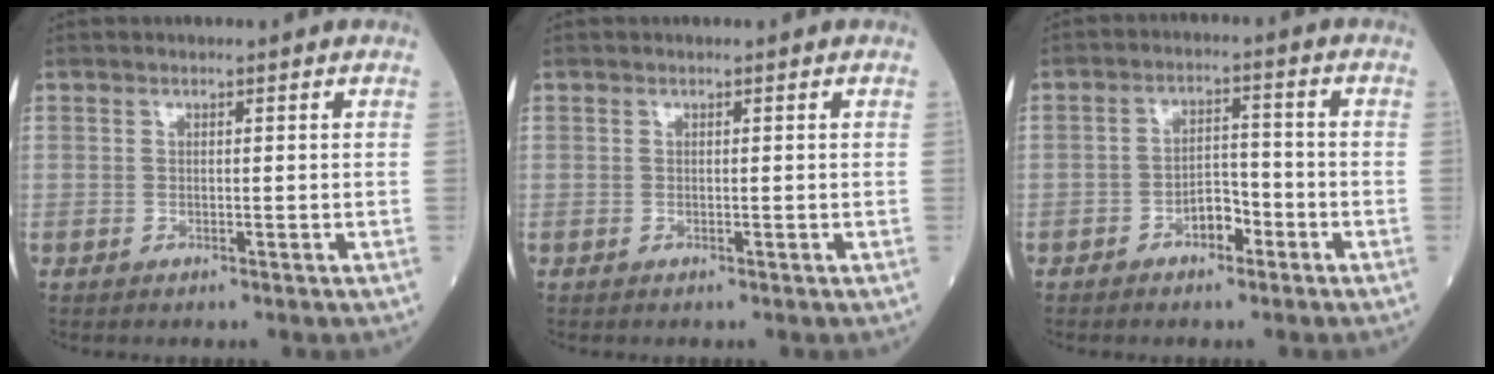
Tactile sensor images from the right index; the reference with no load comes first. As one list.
[{"total": 0.0}, {"total": 4.1, "force": [-2.3, 2.0, 2.7], "torque": [-0.042, 0.013, -0.042]}]